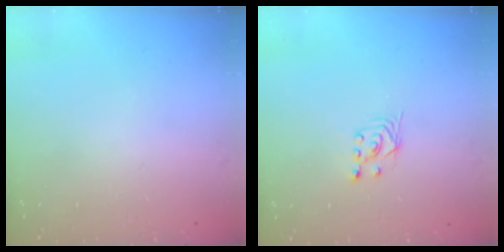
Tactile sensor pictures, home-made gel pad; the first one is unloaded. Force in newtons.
{"total": 2.8, "press": 2.4, "slide": 1.4}